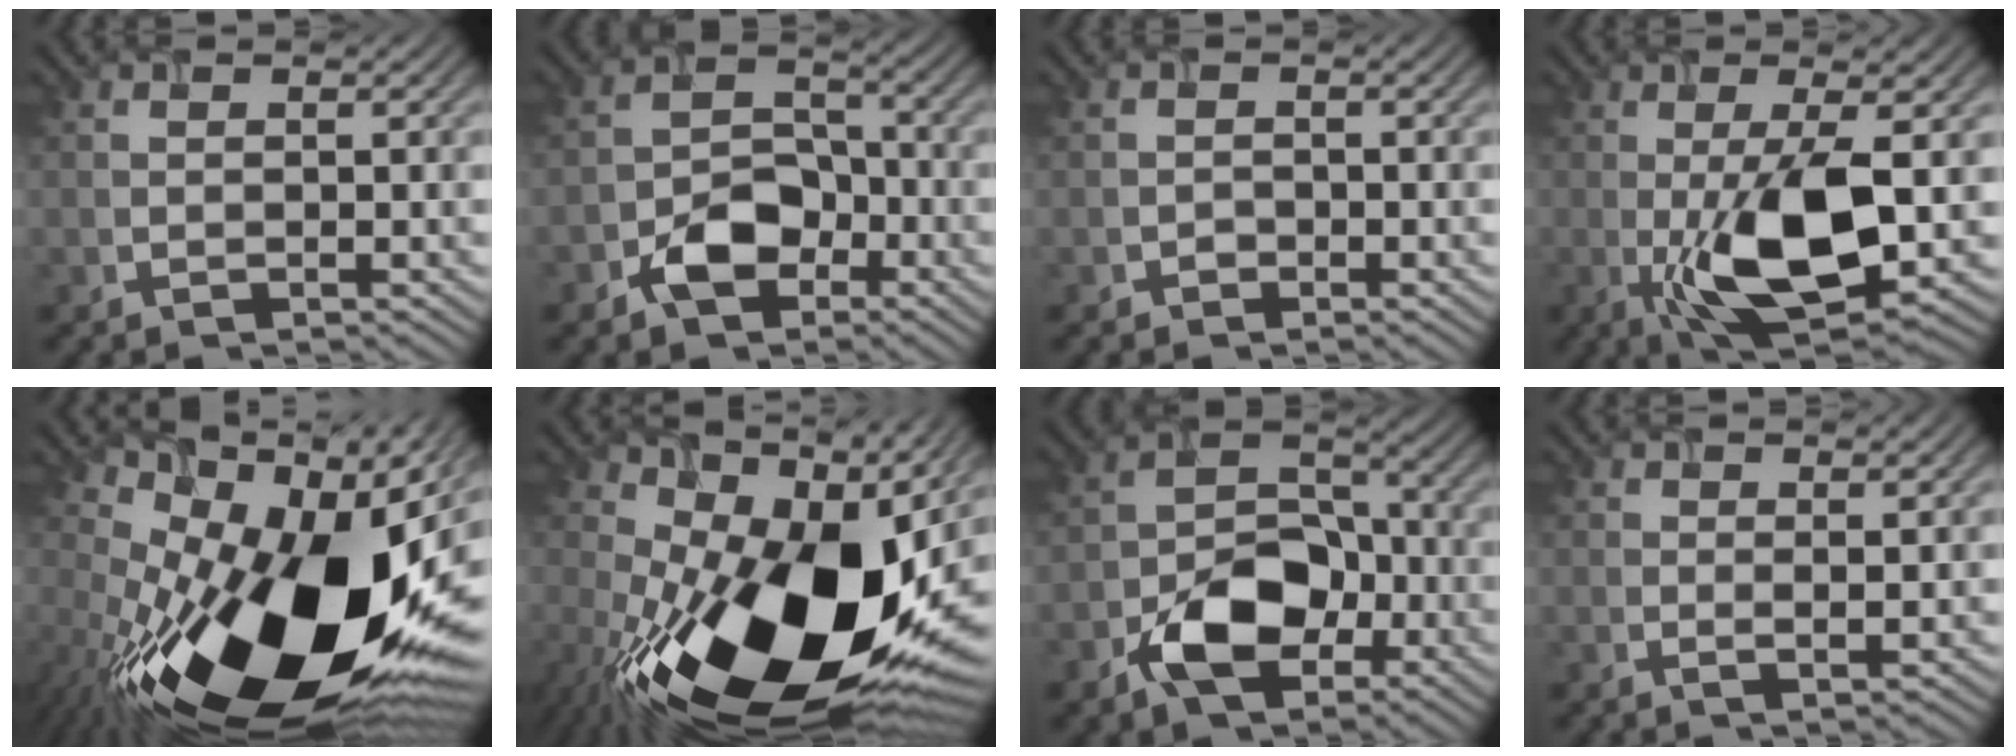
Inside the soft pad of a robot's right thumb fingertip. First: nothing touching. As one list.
[{"total": 5.9, "force": [-3.4, 3.7, 2.9], "torque": [-0.045, 0.006, -0.070]}, {"total": 0.9, "force": [-0.8, 0.5, 0.0], "torque": [0.000, -0.001, -0.015]}, {"total": 11.2, "force": [-1.7, 3.6, 10.4], "torque": [-0.197, -0.015, -0.025]}, {"total": 21.5, "force": [-3.9, 11.4, 17.8], "torque": [-0.317, -0.051, -0.054]}, {"total": 20.1, "force": [-2.8, 11.9, 16.0], "torque": [-0.300, -0.048, -0.033]}, {"total": 8.7, "force": [-4.3, 5.4, 5.2], "torque": [-0.090, 0.001, -0.082]}, {"total": 1.5, "force": [1.1, 0.1, 1.0], "torque": [-0.019, -0.003, 0.018]}]